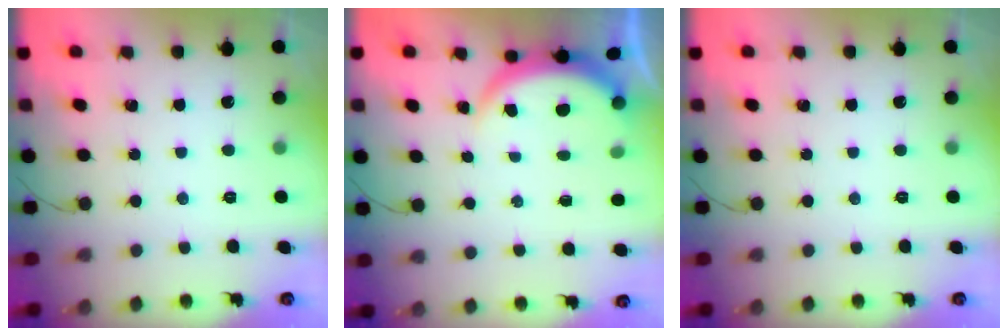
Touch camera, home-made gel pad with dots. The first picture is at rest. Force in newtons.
{"total": 3.9, "press": 3.9, "slide": 0.2}
{"total": 0.0}